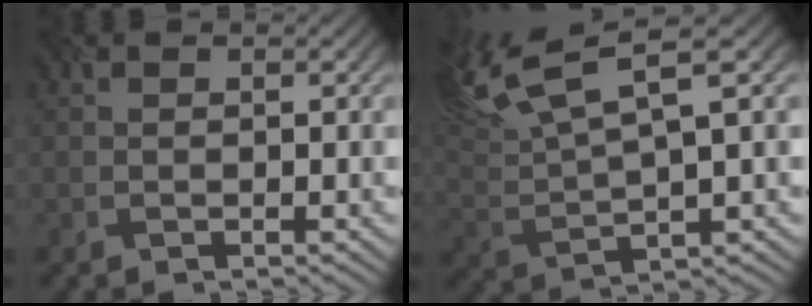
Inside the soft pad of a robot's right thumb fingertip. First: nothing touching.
{"total": 11.1, "force": [6.7, 2.9, 8.4], "torque": [-0.185, 0.025, 0.127]}